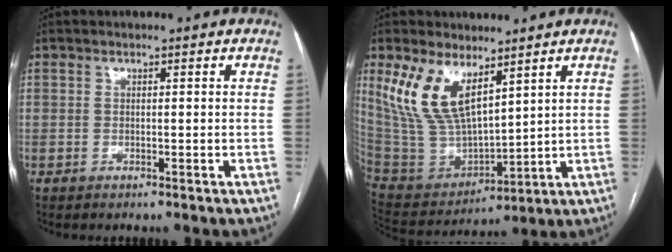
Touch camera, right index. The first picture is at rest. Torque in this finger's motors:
{"motor_torque": [1.24, 0.90, 0.50, 0.20]}